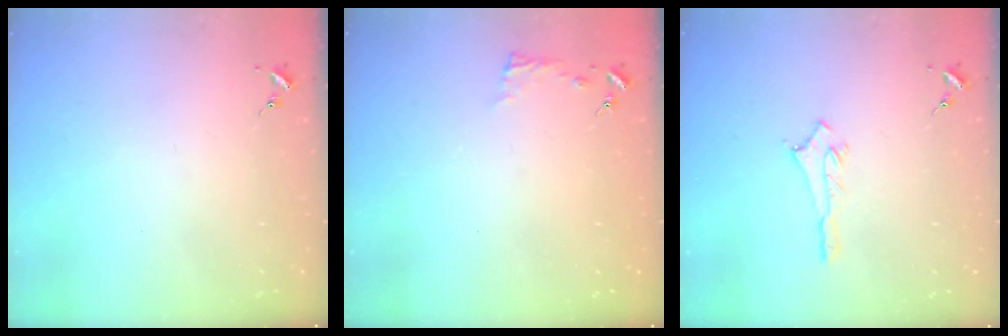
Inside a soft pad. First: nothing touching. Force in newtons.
{"total": 4.0, "press": 4.0, "slide": 0.4}
{"total": 2.8, "press": 2.8, "slide": 0.2}